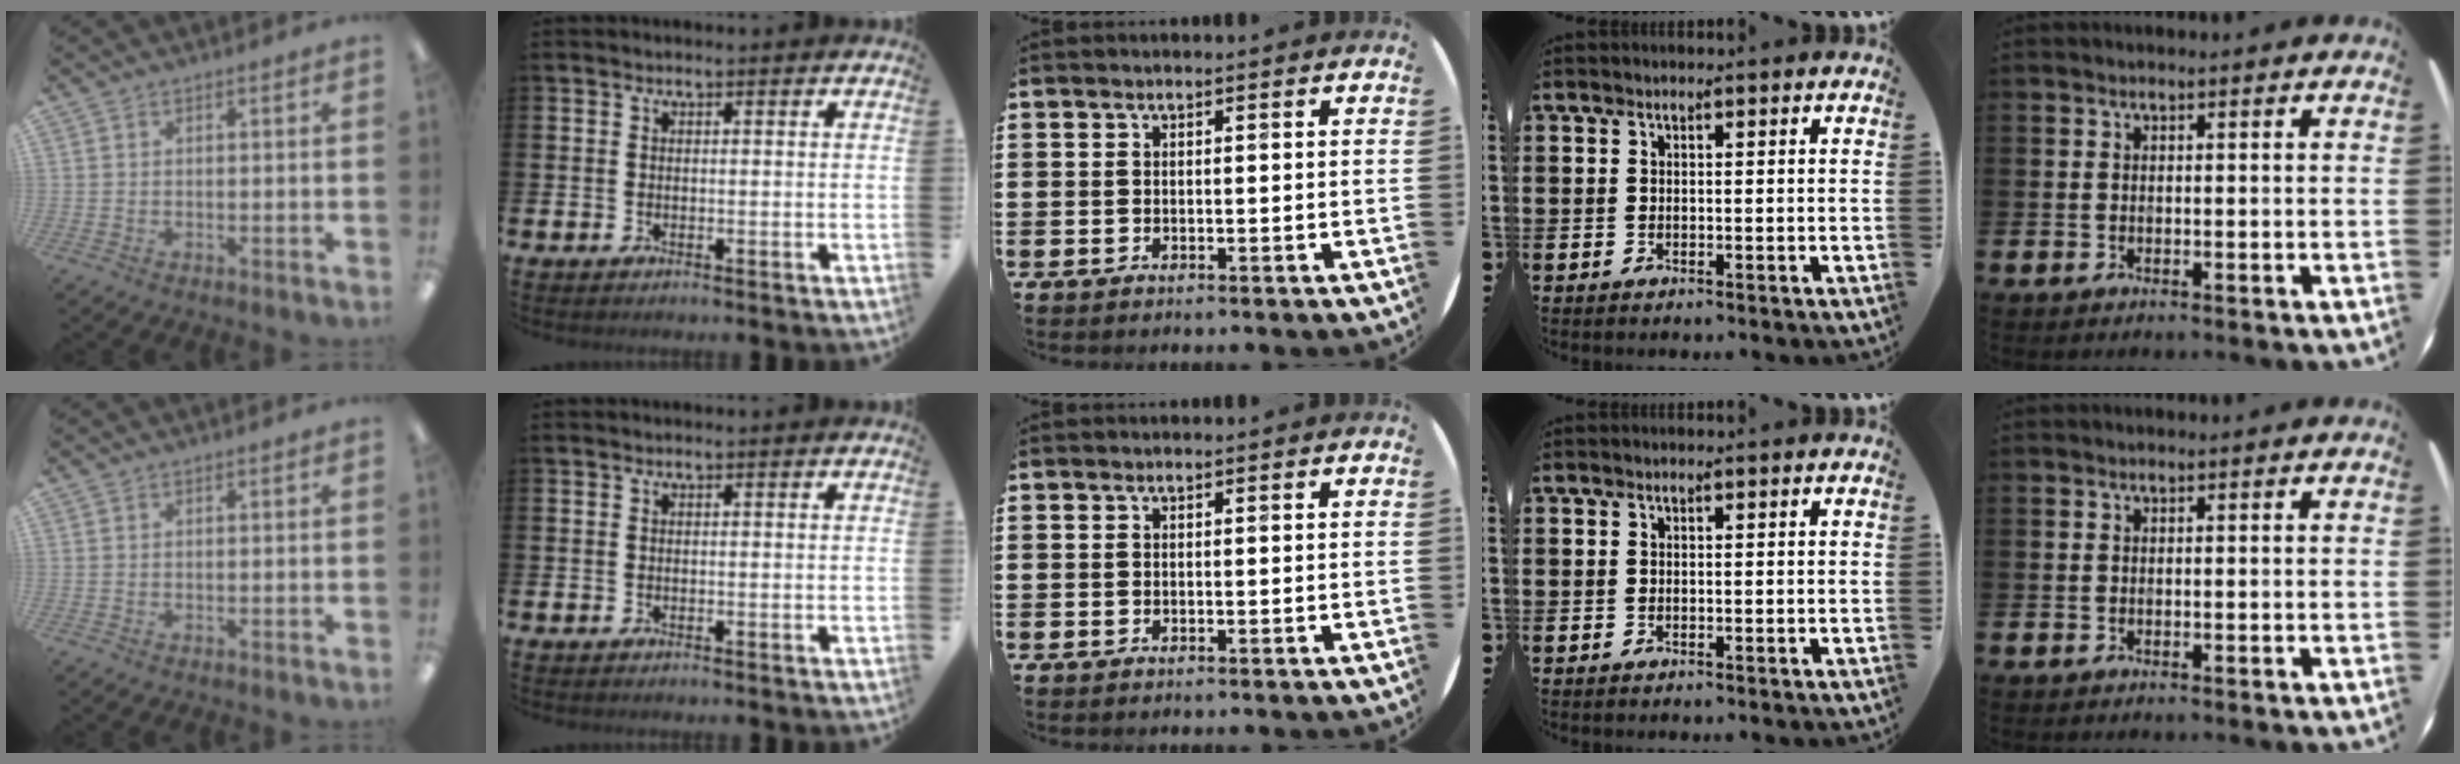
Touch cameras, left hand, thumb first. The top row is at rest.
{}